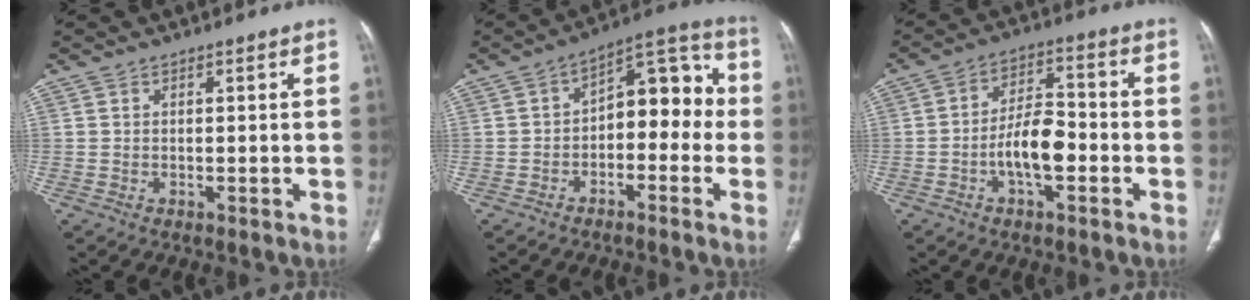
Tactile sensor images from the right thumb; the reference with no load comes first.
{"total": 12.3, "force": [-1.7, 7.4, 9.6], "torque": [-0.086, 0.054, -0.037]}
{"total": 9.0, "force": [-2.9, 4.1, 7.4], "torque": [-0.122, 0.031, -0.054]}